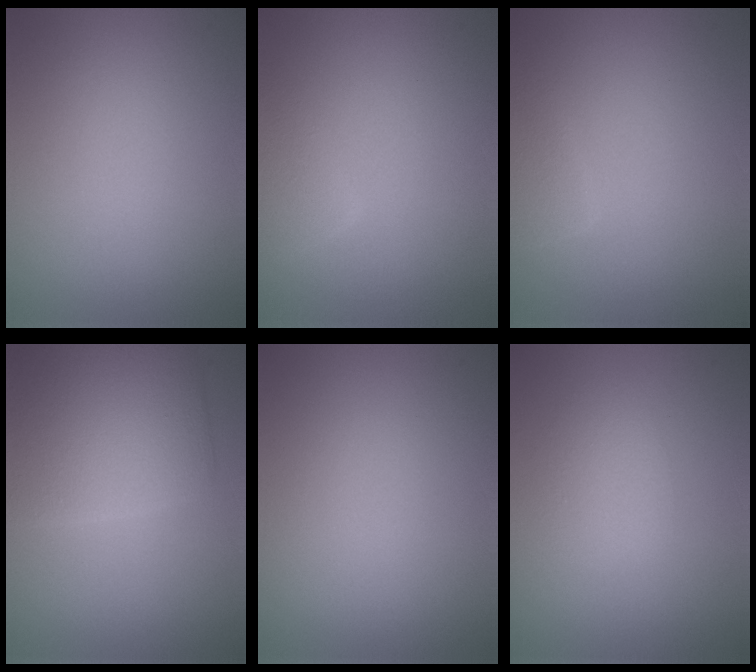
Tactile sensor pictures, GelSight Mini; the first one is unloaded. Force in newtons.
{"total": 2.6, "press": 2.6, "slide": 0.0}
{"total": 2.3, "press": 2.3, "slide": 0.1}
{"total": 6.2, "press": 6.2, "slide": 0.3}
{"total": 0.0}
{"total": 1.6, "press": 1.6, "slide": 0.1}